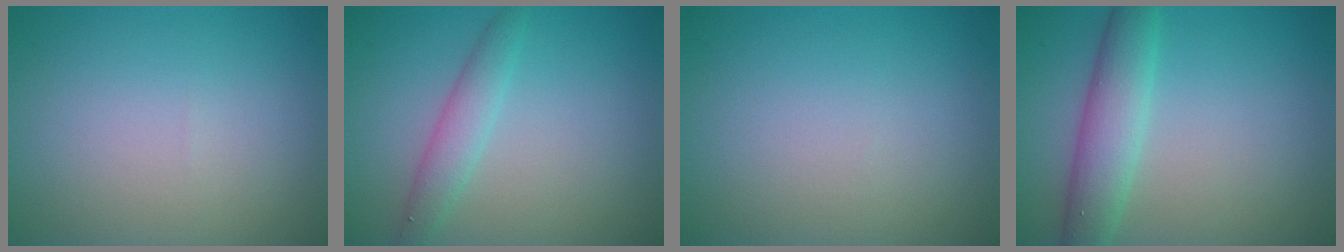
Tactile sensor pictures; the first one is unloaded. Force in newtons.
{"total": 2.4, "press": 2.4, "slide": 0.1}
{"total": 0.0}
{"total": 4.4, "press": 4.4, "slide": 0.1}